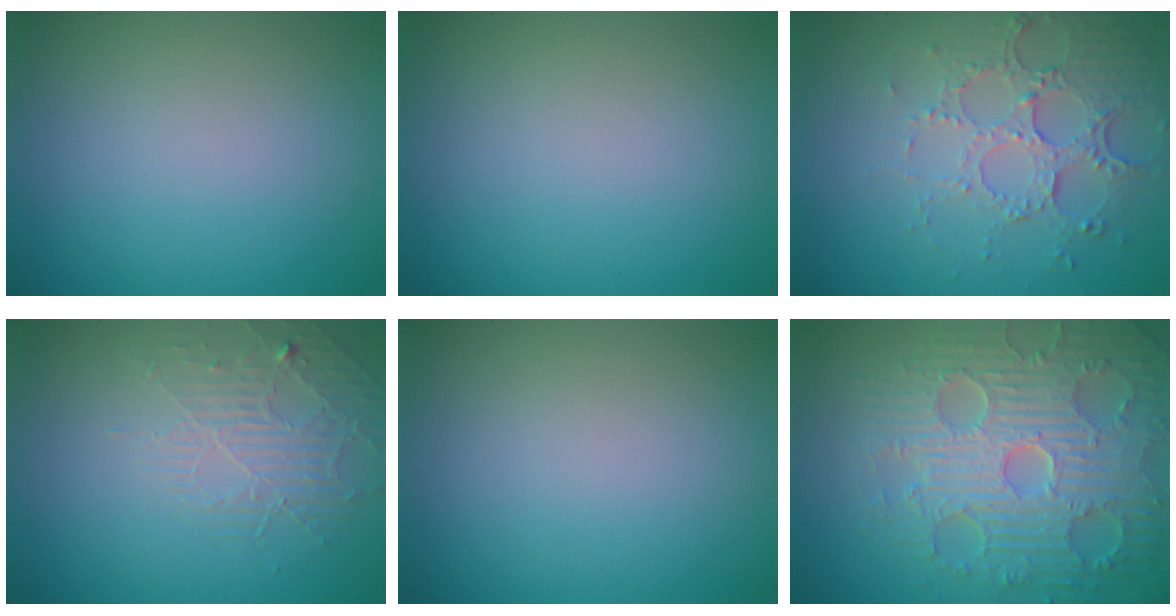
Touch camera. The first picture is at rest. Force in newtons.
{"total": 0.0}
{"total": 5.1, "press": 3.7, "slide": 3.5}
{"total": 2.2, "press": 1.4, "slide": 1.7}
{"total": 0.0}
{"total": 9.1, "press": 6.7, "slide": 6.2}